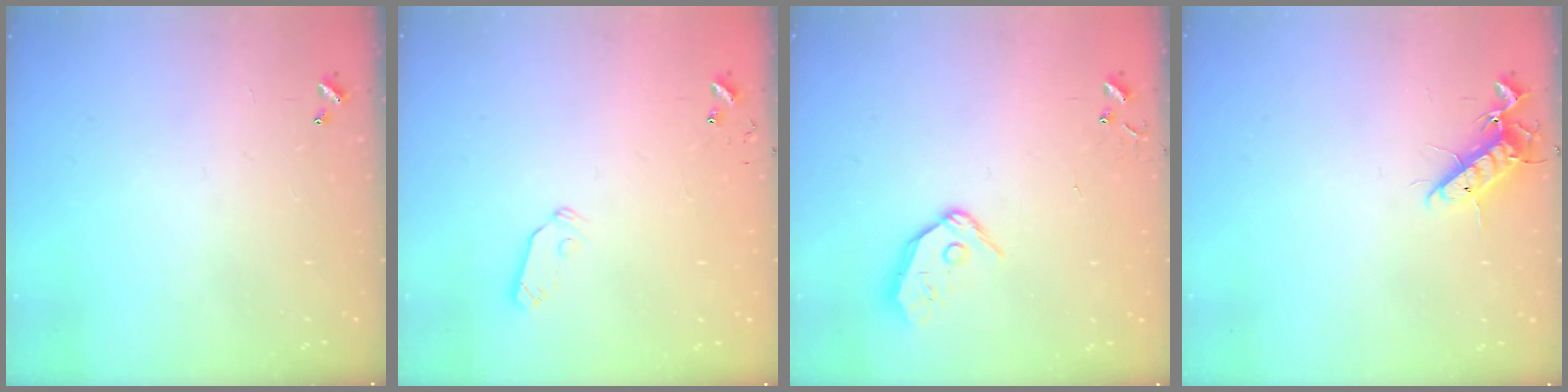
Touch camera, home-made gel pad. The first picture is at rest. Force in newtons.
{"total": 5.3, "press": 5.3, "slide": 0.1}
{"total": 9.8, "press": 9.7, "slide": 1.3}
{"total": 12.1, "press": 11.9, "slide": 2.0}